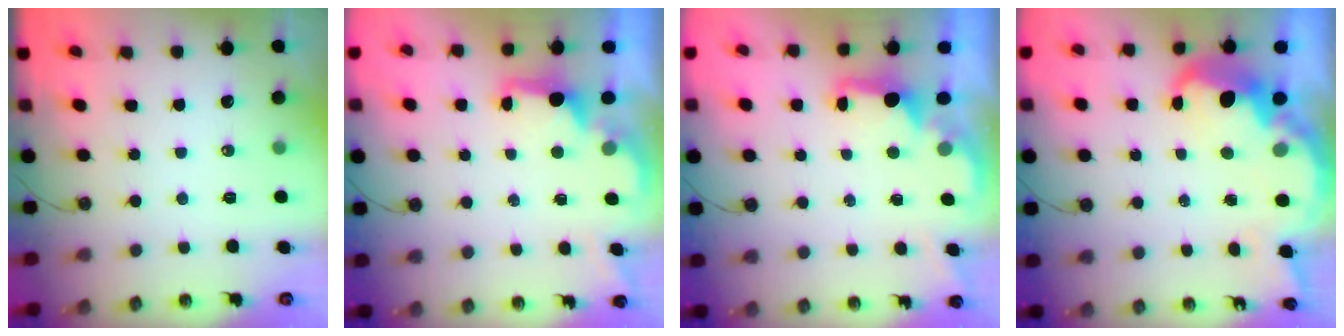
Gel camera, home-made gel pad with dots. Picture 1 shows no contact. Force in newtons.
{"total": 2.0, "press": 1.9, "slide": 0.8}
{"total": 2.0, "press": 1.9, "slide": 0.7}
{"total": 10.1, "press": 10.1, "slide": 0.7}